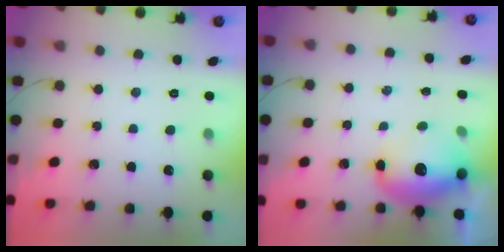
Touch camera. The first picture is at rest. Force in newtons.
{"total": 12.5, "press": 12.1, "slide": 2.9}